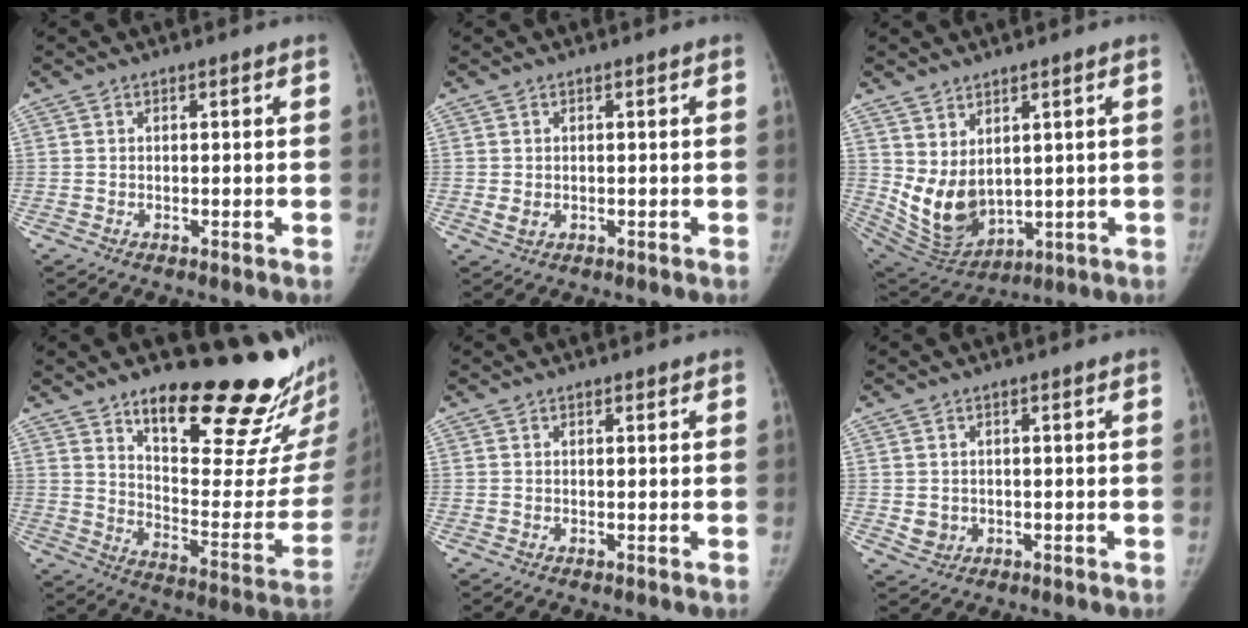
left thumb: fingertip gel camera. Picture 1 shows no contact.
{"total": 1.9, "force": [-0.1, 1.5, 1.1], "torque": [-0.017, -0.003, 0.003]}
{"total": 10.9, "force": [2.6, 7.1, 7.8], "torque": [-0.126, -0.031, 0.078]}
{"total": 25.5, "force": [18.5, 7.4, 15.9], "torque": [-0.177, -0.126, 0.267]}
{"total": 0.5, "force": [0.4, 0.3, 0.2], "torque": [-0.001, -0.002, 0.002]}
{"total": 2.8, "force": [-0.2, 2.5, 1.1], "torque": [-0.010, -0.001, 0.007]}